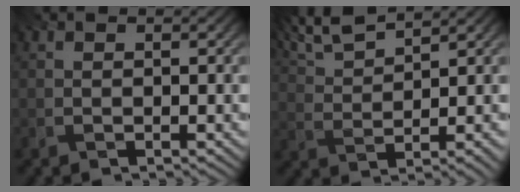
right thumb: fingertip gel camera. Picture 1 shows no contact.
{"total": 6.1, "force": [4.8, 0.8, 3.7], "torque": [-0.082, 0.018, 0.086]}